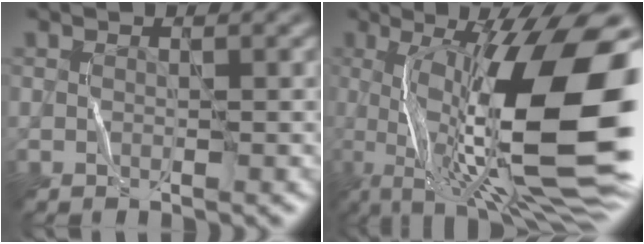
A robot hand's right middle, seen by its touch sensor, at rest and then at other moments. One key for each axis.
{"total": 15.4, "fx": -0.1, "fy": 4.1, "fz": 14.9, "tx": -0.226, "ty": 0.010, "tz": 0.004}